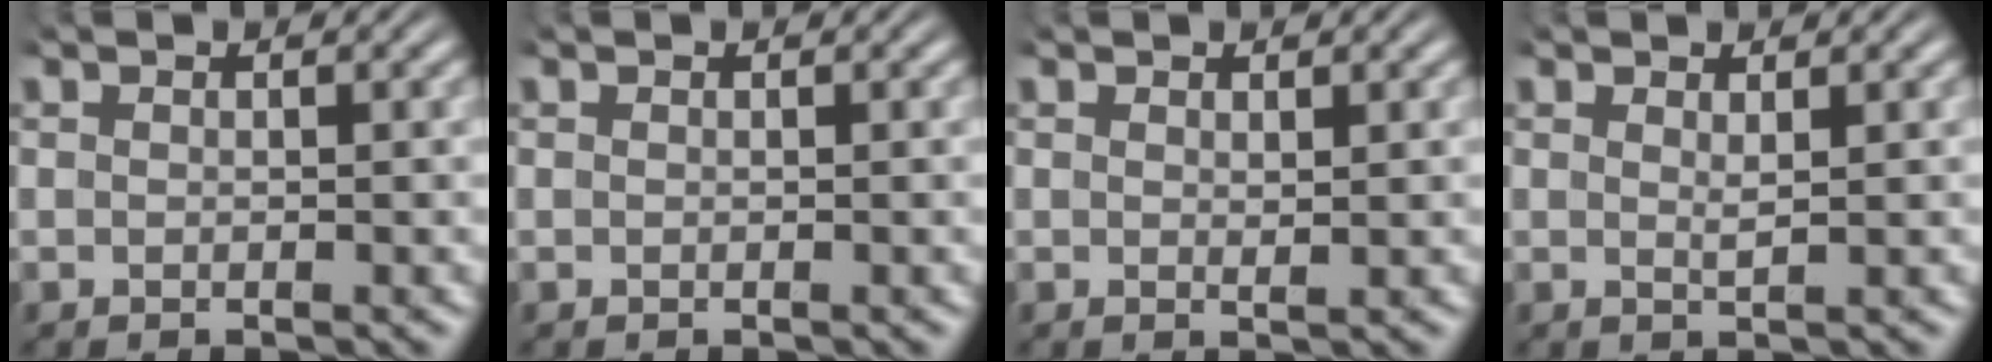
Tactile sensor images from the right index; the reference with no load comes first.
{"total": 0.0}
{"total": 0.6, "force": [0.5, -0.2, 0.4], "torque": [-0.003, -0.007, 0.012]}
{"total": 1.0, "force": [0.6, -0.4, 0.6], "torque": [-0.010, -0.009, 0.015]}